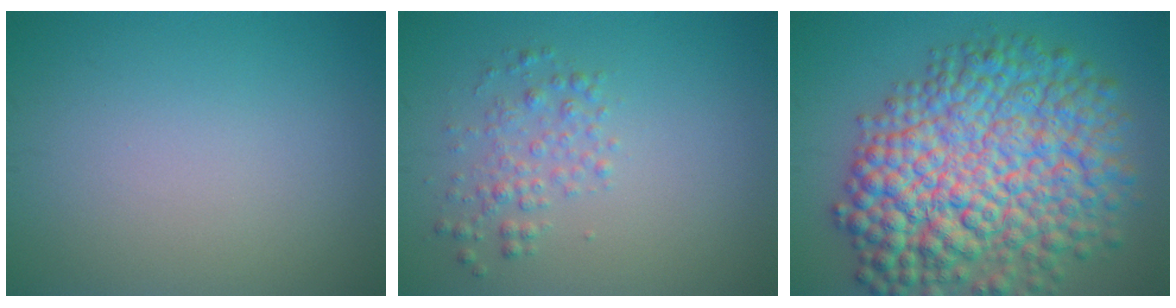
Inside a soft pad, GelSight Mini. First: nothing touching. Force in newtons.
{"total": 2.2, "press": 2.2, "slide": 0.1}
{"total": 13.9, "press": 13.9, "slide": 0.3}